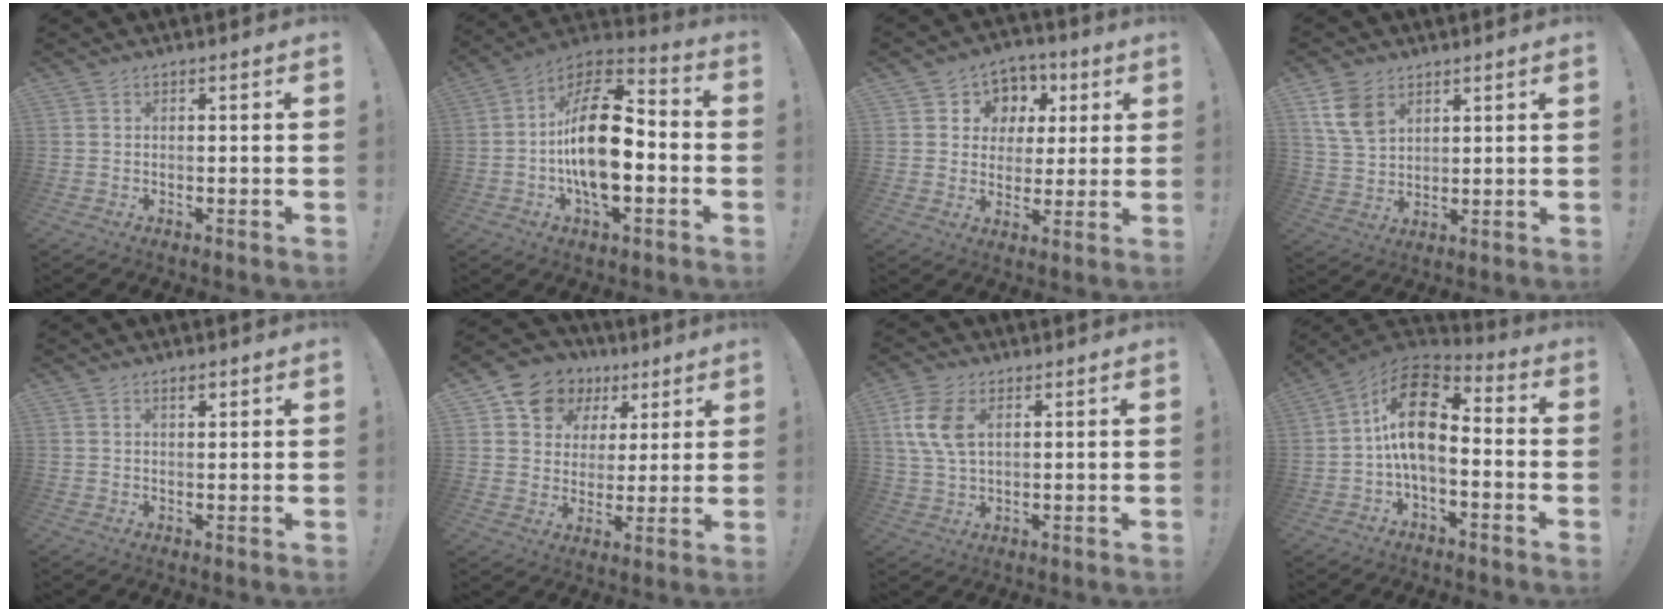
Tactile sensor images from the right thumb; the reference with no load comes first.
{"total": 20.8, "force": [-2.5, 10.4, 17.8], "torque": [-0.310, 0.013, -0.042]}
{"total": 8.3, "force": [1.9, 7.8, 2.0], "torque": [-0.021, -0.015, 0.041]}
{"total": 9.7, "force": [5.2, 6.4, 5.0], "torque": [-0.094, -0.016, 0.104]}
{"total": 1.9, "force": [1.3, 0.7, 1.3], "torque": [-0.012, -0.006, 0.019]}
{"total": 12.6, "force": [6.2, 10.1, 4.5], "torque": [-0.057, -0.037, 0.117]}
{"total": 10.5, "force": [3.5, 6.4, 7.6], "torque": [-0.147, -0.001, 0.066]}
{"total": 16.0, "force": [1.6, 9.1, 13.1], "torque": [-0.247, 0.000, 0.029]}